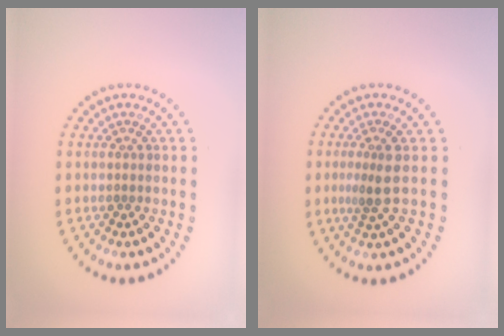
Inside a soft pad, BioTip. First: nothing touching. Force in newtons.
{"total": 2.3, "press": 1.8, "slide": 1.5}